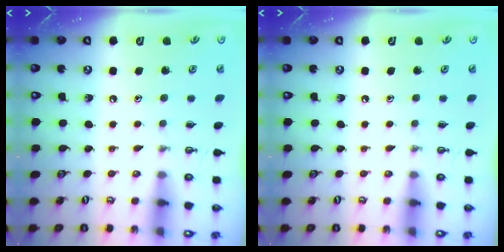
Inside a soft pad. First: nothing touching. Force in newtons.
{"total": 0.0}